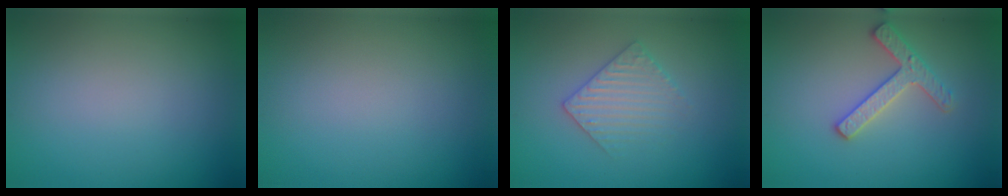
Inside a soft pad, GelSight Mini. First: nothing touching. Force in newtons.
{"total": 0.0}
{"total": 3.0, "press": 2.9, "slide": 0.6}
{"total": 2.7, "press": 2.6, "slide": 0.7}